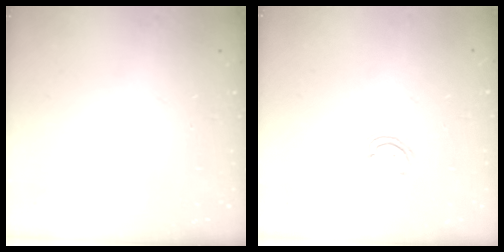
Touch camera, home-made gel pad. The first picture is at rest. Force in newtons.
{"total": 3.9, "press": 3.9, "slide": 0.4}